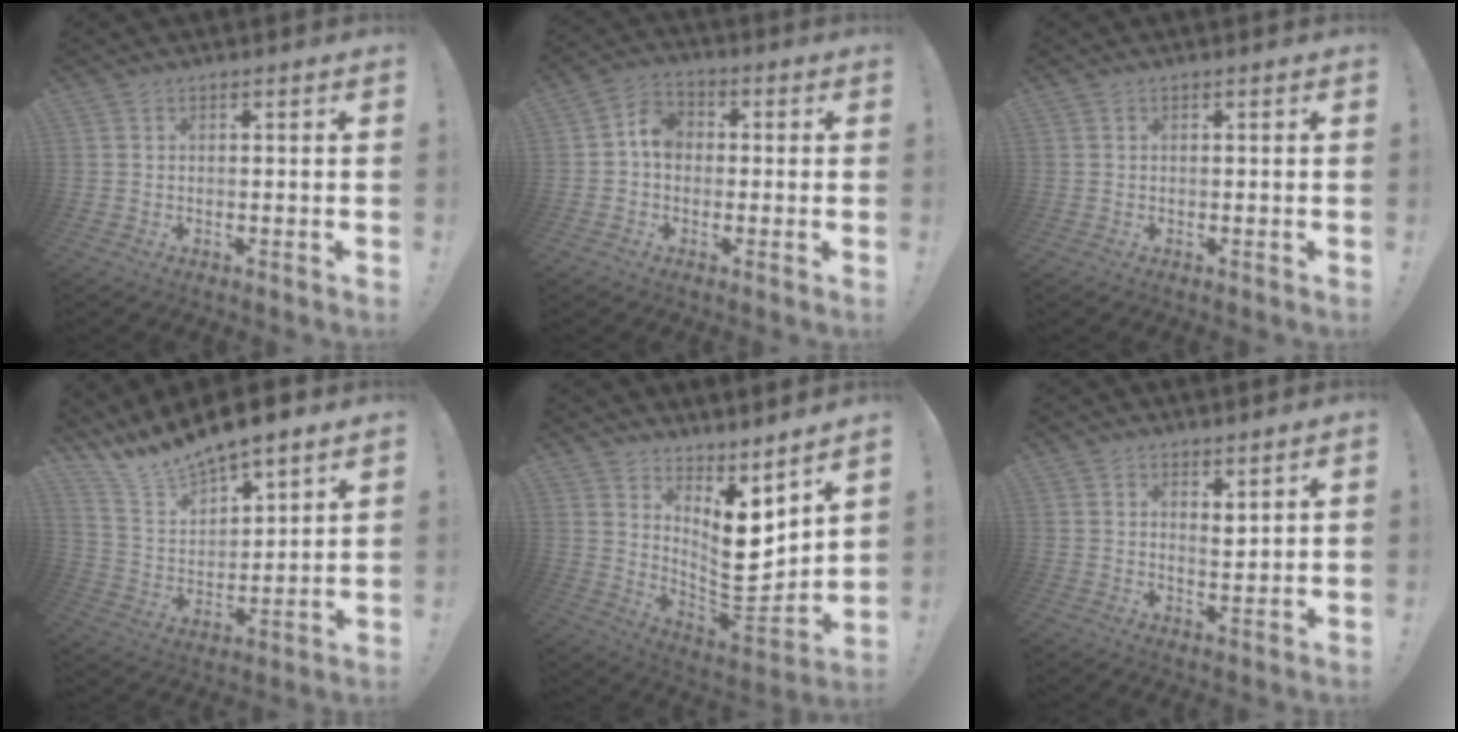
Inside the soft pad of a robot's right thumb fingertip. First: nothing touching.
{"total": 6.7, "force": [-0.1, 5.4, 3.9], "torque": [-0.062, 0.019, 0.002]}
{"total": 0.0}
{"total": 11.1, "force": [10.6, 2.2, 2.2], "torque": [-0.073, -0.093, 0.194]}
{"total": 11.8, "force": [4.1, 5.9, 9.4], "torque": [-0.125, -0.055, 0.073]}
{"total": 3.3, "force": [3.0, 1.0, 0.9], "torque": [-0.003, -0.020, 0.050]}